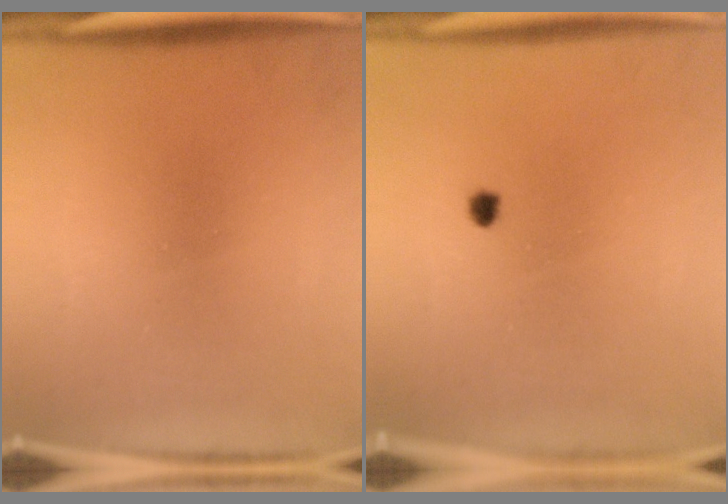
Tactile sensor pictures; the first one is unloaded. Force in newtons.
{"total": 0.9}